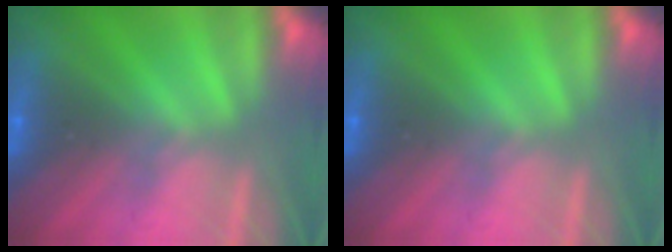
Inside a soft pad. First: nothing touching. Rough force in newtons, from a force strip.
{"total": 0.0}